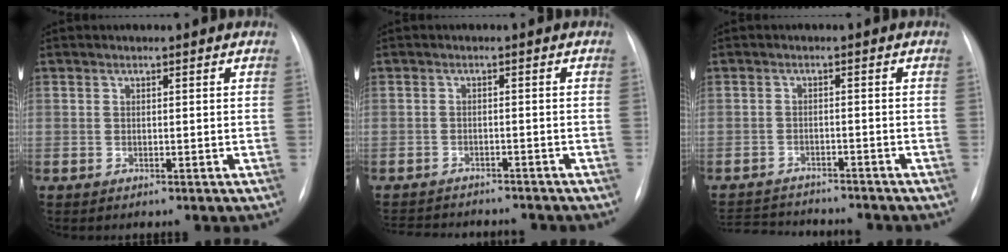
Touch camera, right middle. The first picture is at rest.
{"total": 10.6, "force": [-9.6, 3.2, 3.1], "torque": [-0.060, 0.003, -0.122]}
{"total": 10.6, "force": [-10.0, 2.0, 3.0], "torque": [-0.058, 0.003, -0.140]}